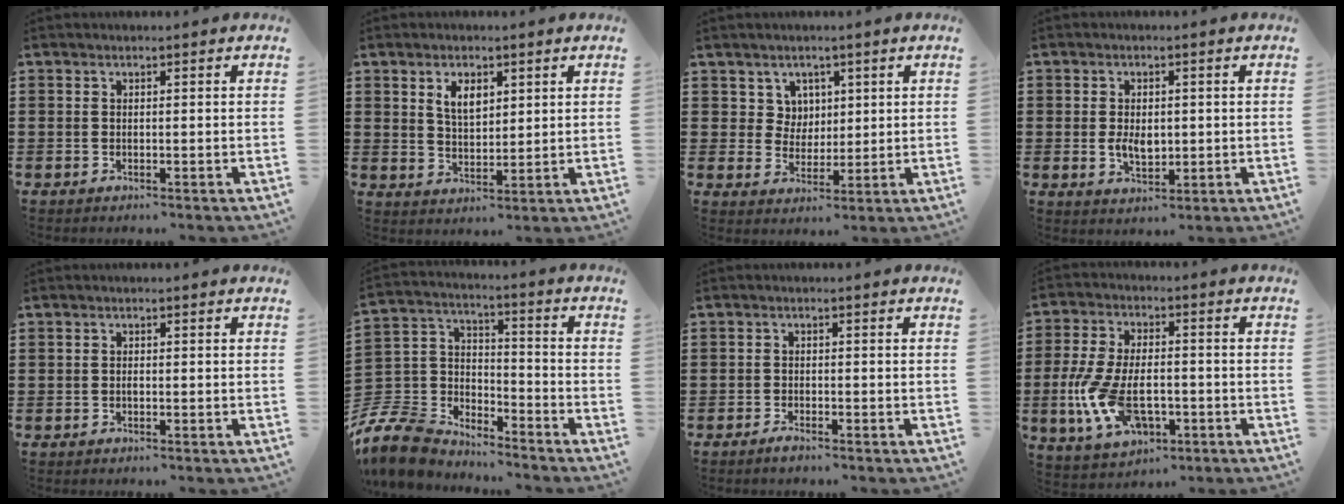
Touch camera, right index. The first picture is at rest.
{"total": 4.2, "force": [2.1, 2.2, 2.8], "torque": [-0.056, 0.005, 0.036]}
{"total": 4.5, "force": [2.1, 3.9, 0.6], "torque": [-0.025, 0.012, 0.038]}
{"total": 3.8, "force": [0.0, 2.4, 3.0], "torque": [-0.051, 0.005, -0.003]}
{"total": 0.6, "force": [-0.1, 0.3, 0.5], "torque": [-0.013, -0.002, -0.002]}
{"total": 9.1, "force": [-8.0, 3.9, 1.9], "torque": [-0.084, 0.005, -0.166]}
{"total": 1.3, "force": [-1.2, 0.2, 0.4], "torque": [-0.010, -0.003, -0.022]}
{"total": 10.4, "force": [-2.8, 5.5, 8.4], "torque": [-0.196, -0.001, -0.053]}